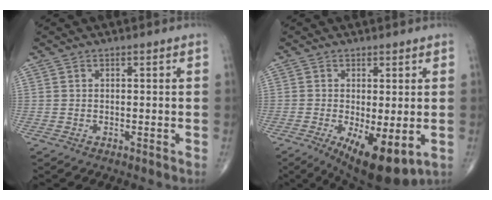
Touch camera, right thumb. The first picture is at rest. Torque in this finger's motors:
{"motor_torque": [-0.28, 0.57, 0.17, -0.19, 0.18]}